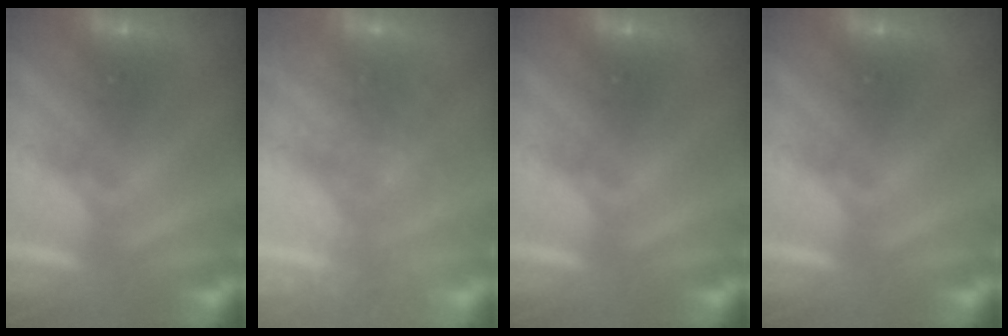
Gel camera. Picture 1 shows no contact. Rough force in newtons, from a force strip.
{"total": 1.9}
{"total": 0.0}
{"total": 0.0}